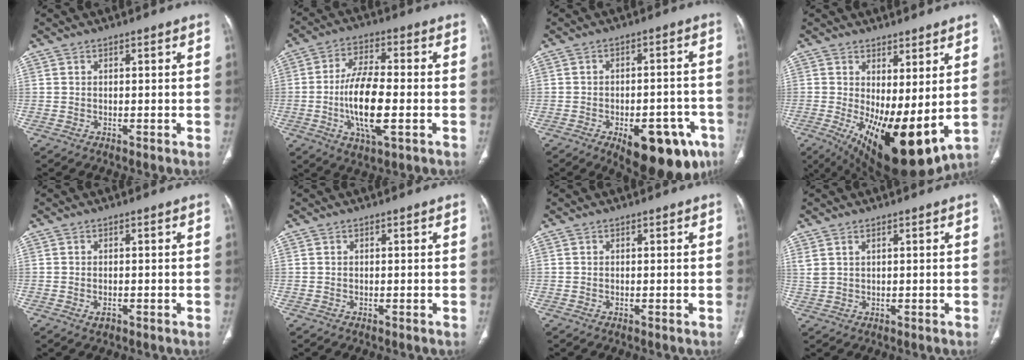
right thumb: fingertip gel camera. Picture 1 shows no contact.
{"total": 13.3, "force": [-2.6, 4.8, 12.1], "torque": [-0.230, 0.006, -0.048]}
{"total": 17.4, "force": [-8.5, 8.0, 12.9], "torque": [-0.110, 0.034, -0.099]}
{"total": 16.1, "force": [-0.6, 6.3, 14.8], "torque": [-0.248, -0.032, 0.014]}
{"total": 1.5, "force": [-0.6, 0.9, 1.0], "torque": [-0.017, 0.002, -0.007]}
{"total": 0.0}
{"total": 0.0}
{"total": 2.5, "force": [1.4, 1.2, 1.7], "torque": [-0.044, 0.005, 0.041]}